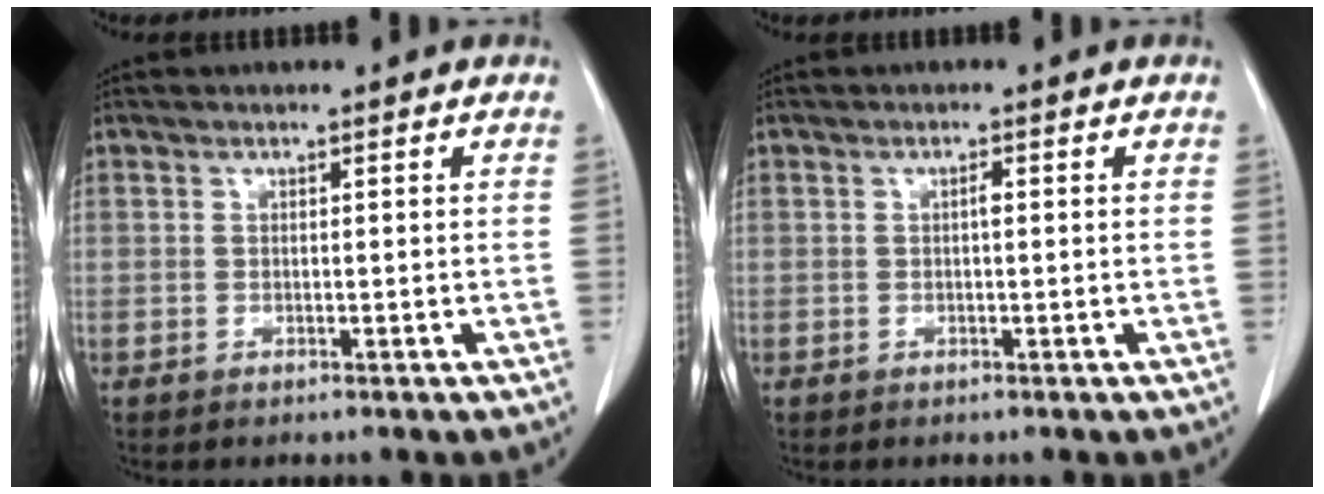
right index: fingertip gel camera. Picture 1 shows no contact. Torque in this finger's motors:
{"motor_torque": [0.15, -0.11, 0.02, 0.02]}